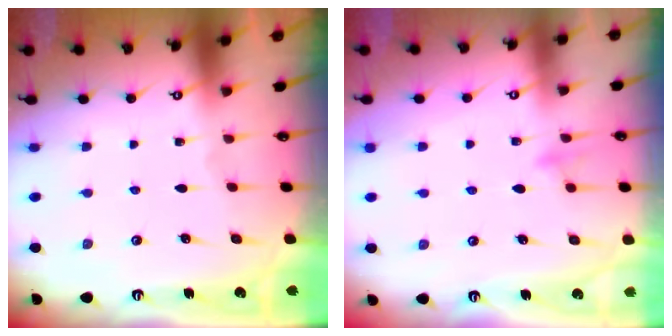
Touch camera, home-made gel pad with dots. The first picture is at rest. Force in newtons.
{"total": 7.9, "press": 7.9, "slide": 0.6}